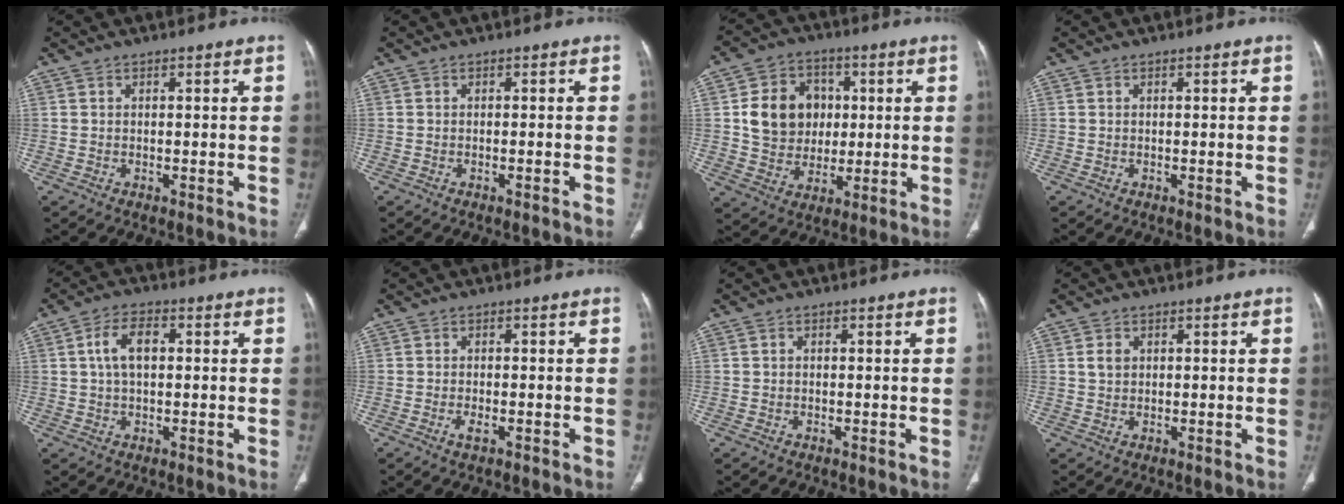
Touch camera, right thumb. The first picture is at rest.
{"total": 0.8, "force": [-0.6, -0.1, 0.5], "torque": [-0.016, 0.006, -0.004]}
{"total": 12.8, "force": [1.8, 11.0, 6.4], "torque": [-0.071, 0.005, 0.035]}
{"total": 0.0}
{"total": 5.8, "force": [0.8, 3.2, 4.8], "torque": [-0.091, 0.012, 0.013]}
{"total": 1.8, "force": [-0.9, 0.6, 1.4], "torque": [-0.030, 0.001, -0.017]}
{"total": 0.0}
{"total": 1.9, "force": [0.6, 1.5, 1.1], "torque": [-0.020, 0.001, 0.014]}